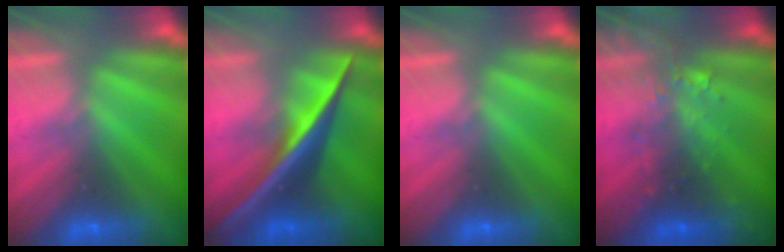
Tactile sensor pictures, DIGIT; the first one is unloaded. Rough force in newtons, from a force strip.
{"total": 2.5}
{"total": 0.0}
{"total": 7.8}